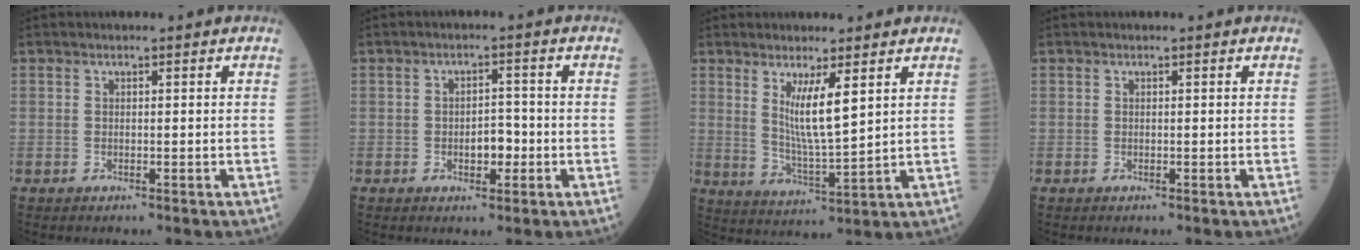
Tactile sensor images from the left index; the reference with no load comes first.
{"total": 3.4, "force": [-1.5, 1.6, 2.6], "torque": [-0.037, 0.000, -0.022]}
{"total": 6.9, "force": [2.5, 0.2, 6.4], "torque": [-0.123, -0.023, 0.054]}
{"total": 0.0}